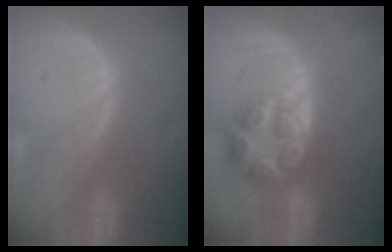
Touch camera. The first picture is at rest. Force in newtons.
{"total": 8.0, "press": 7.0, "slide": 3.9}